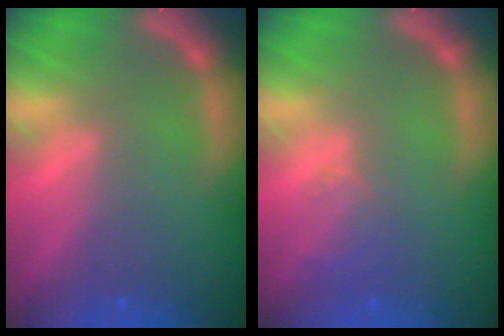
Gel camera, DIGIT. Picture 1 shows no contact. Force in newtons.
{"total": 2.0}